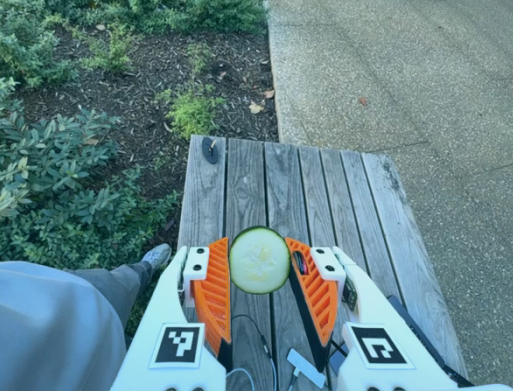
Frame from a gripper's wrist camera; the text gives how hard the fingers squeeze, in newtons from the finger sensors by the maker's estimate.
{"total": 6.6, "left": 6.2, "right": 6.9}